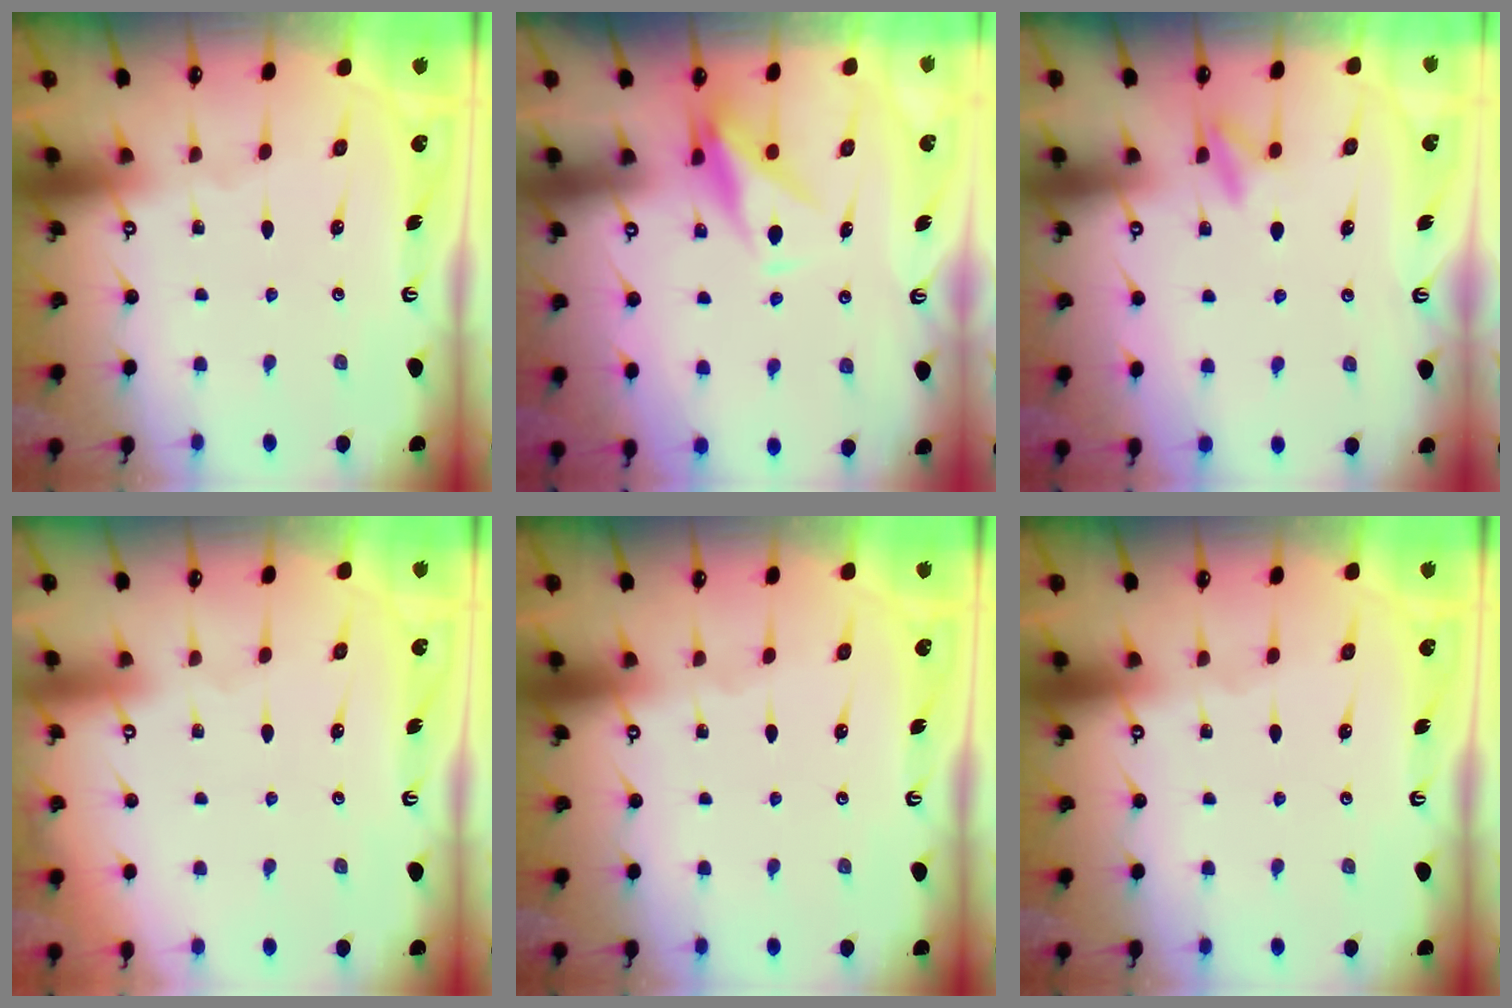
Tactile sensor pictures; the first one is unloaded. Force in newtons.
{"total": 9.0, "press": 9.0, "slide": 1.1}
{"total": 8.7, "press": 8.7, "slide": 0.8}
{"total": 3.9, "press": 3.9, "slide": 0.1}
{"total": 0.0}
{"total": 0.0}